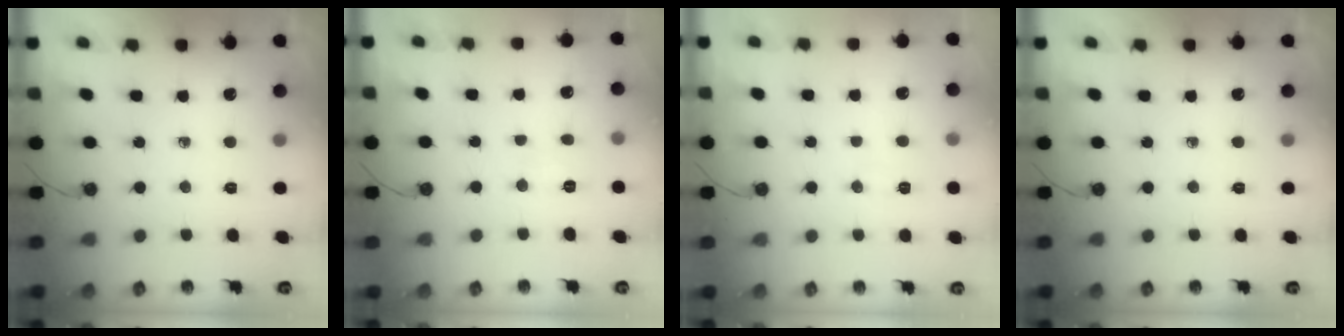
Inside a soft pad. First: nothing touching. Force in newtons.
{"total": 3.0, "press": 2.9, "slide": 0.7}
{"total": 14.2, "press": 5.3, "slide": 13.2}
{"total": 0.0}